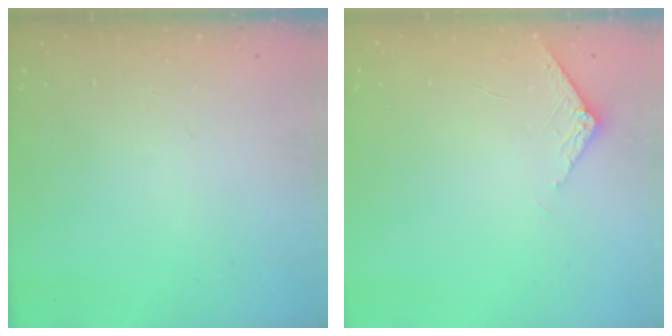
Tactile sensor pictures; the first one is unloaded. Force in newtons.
{"total": 2.9, "press": 2.9, "slide": 0.3}